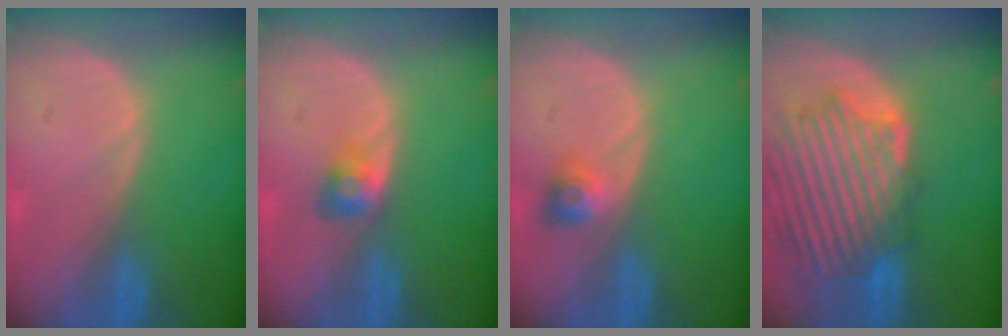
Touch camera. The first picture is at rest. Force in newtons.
{"total": 2.7, "press": 2.5, "slide": 1.1}
{"total": 2.9, "press": 2.7, "slide": 1.2}
{"total": 12.5, "press": 11.5, "slide": 5.0}